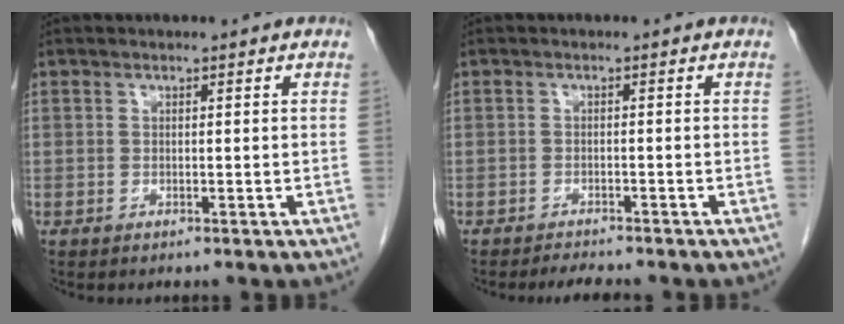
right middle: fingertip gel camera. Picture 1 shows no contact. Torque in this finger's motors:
{"motor_torque": [0.19, -0.11, 0.01, 0.01]}